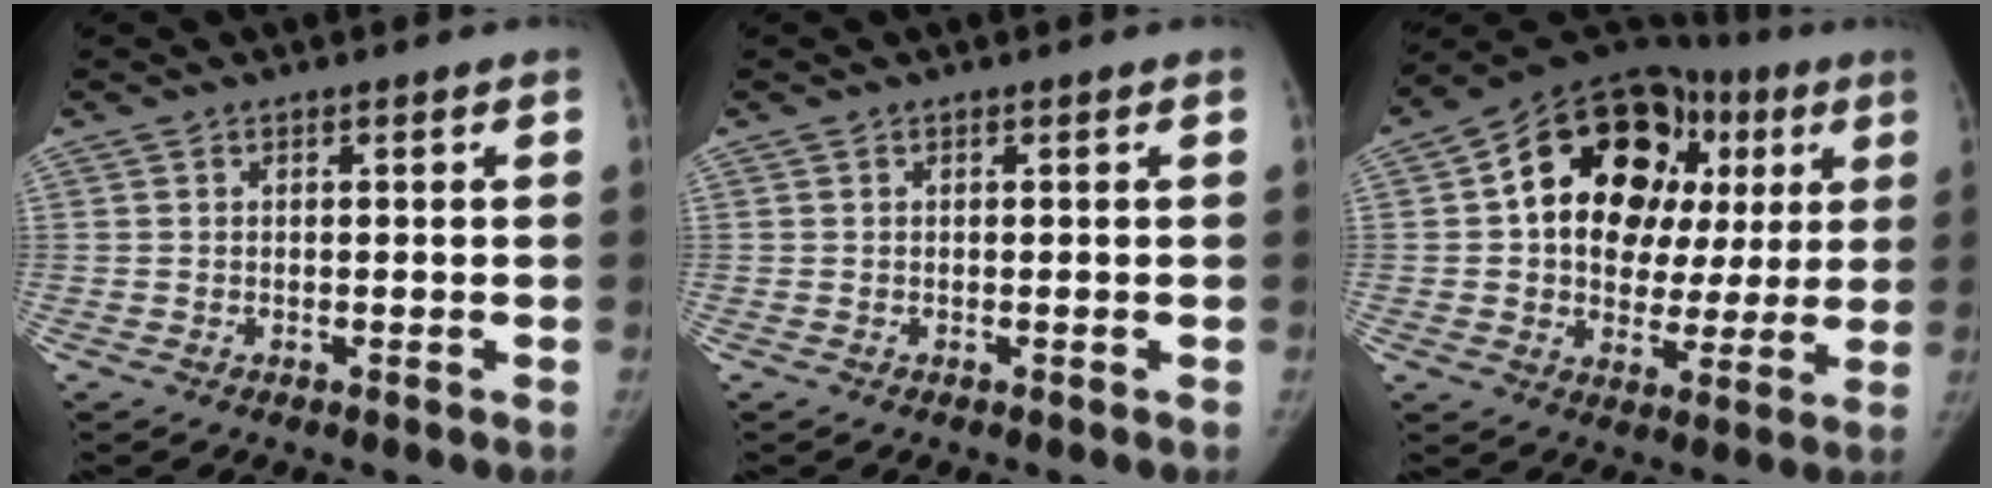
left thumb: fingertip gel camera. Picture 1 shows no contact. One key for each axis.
{"total": 0.0}
{"total": 23.8, "fx": 5.9, "fy": 16.8, "fz": 15.7, "tx": -0.171, "ty": 0.036, "tz": 0.090}